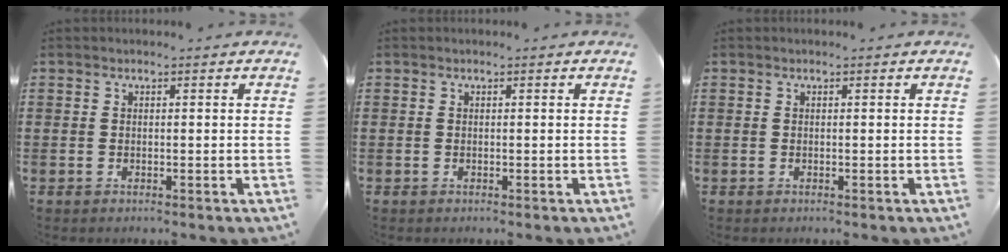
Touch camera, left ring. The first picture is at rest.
{"total": 0.0}
{"total": 0.0}